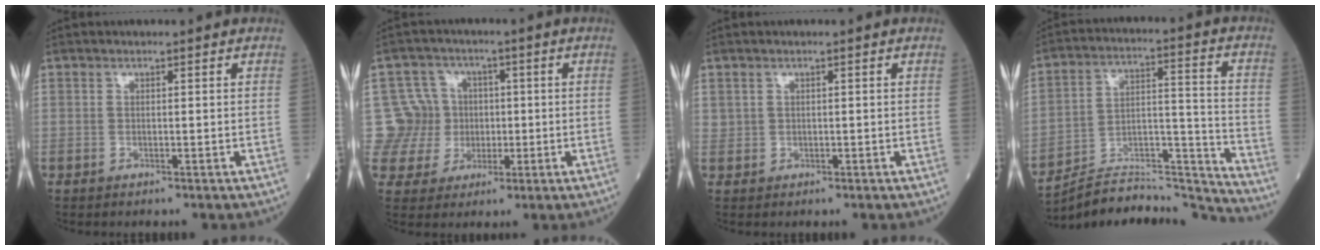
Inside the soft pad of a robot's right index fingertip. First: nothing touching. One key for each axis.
{"total": 8.0, "fx": 0.4, "fy": 7.9, "fz": 0.4, "tx": -0.006, "ty": 0.026, "tz": 0.014}
{"total": 0.9, "fx": 0.3, "fy": 0.8, "fz": 0.1, "tx": 0.009, "ty": 0.004, "tz": 0.003}
{"total": 16.8, "fx": -16.8, "fy": -0.8, "fz": 1.3, "tx": -0.013, "ty": 0.052, "tz": -0.270}